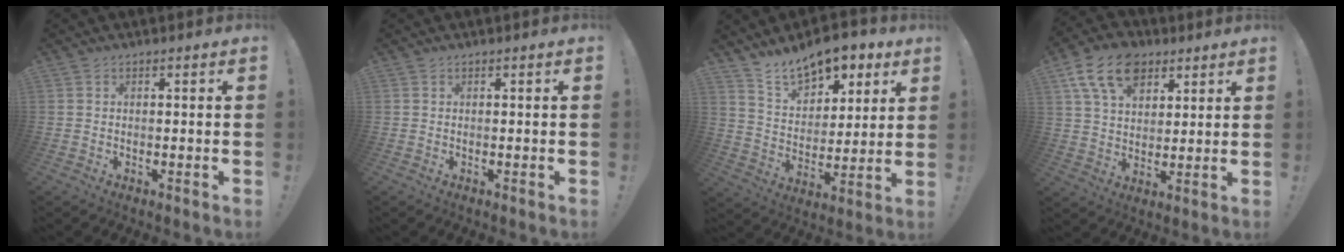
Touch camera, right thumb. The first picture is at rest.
{"total": 0.0}
{"total": 13.0, "force": [10.4, 6.0, 5.0], "torque": [-0.079, -0.073, 0.189]}
{"total": 15.2, "force": [7.8, 10.2, 8.2], "torque": [-0.132, -0.030, 0.146]}